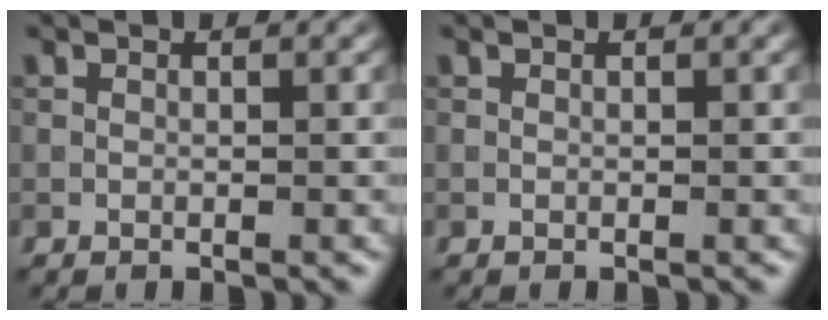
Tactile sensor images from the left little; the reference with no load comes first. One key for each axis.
{"total": 0.0}